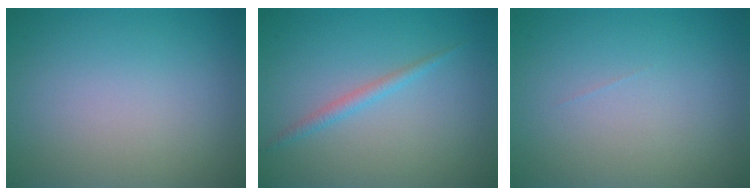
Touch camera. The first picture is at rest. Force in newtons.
{"total": 1.3, "press": 1.3, "slide": 0.1}
{"total": 0.0}